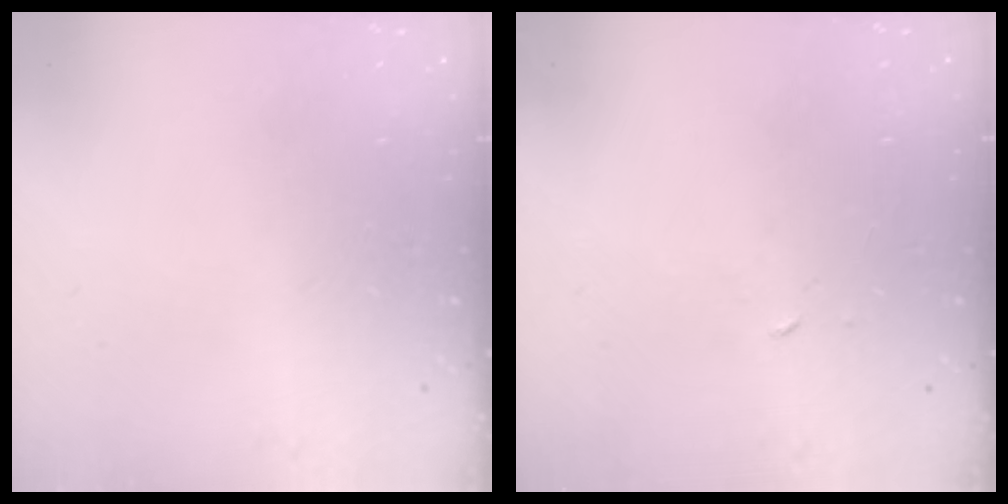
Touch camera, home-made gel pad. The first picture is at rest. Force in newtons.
{"total": 1.9, "press": 1.9, "slide": 0.1}